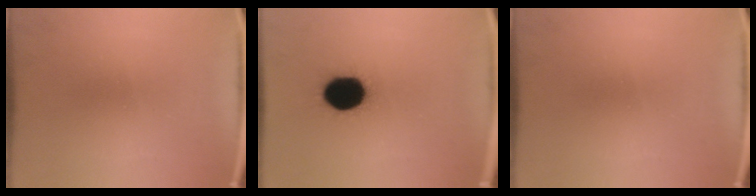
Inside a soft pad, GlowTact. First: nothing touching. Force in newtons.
{"total": 16.3}
{"total": 0.0}